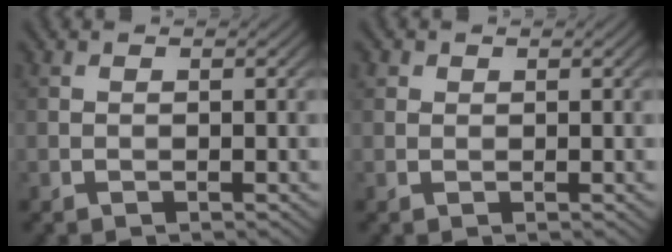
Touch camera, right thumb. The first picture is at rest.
{"total": 0.9, "force": [0.5, 0.8, 0.2], "torque": [-0.003, 0.000, 0.008]}